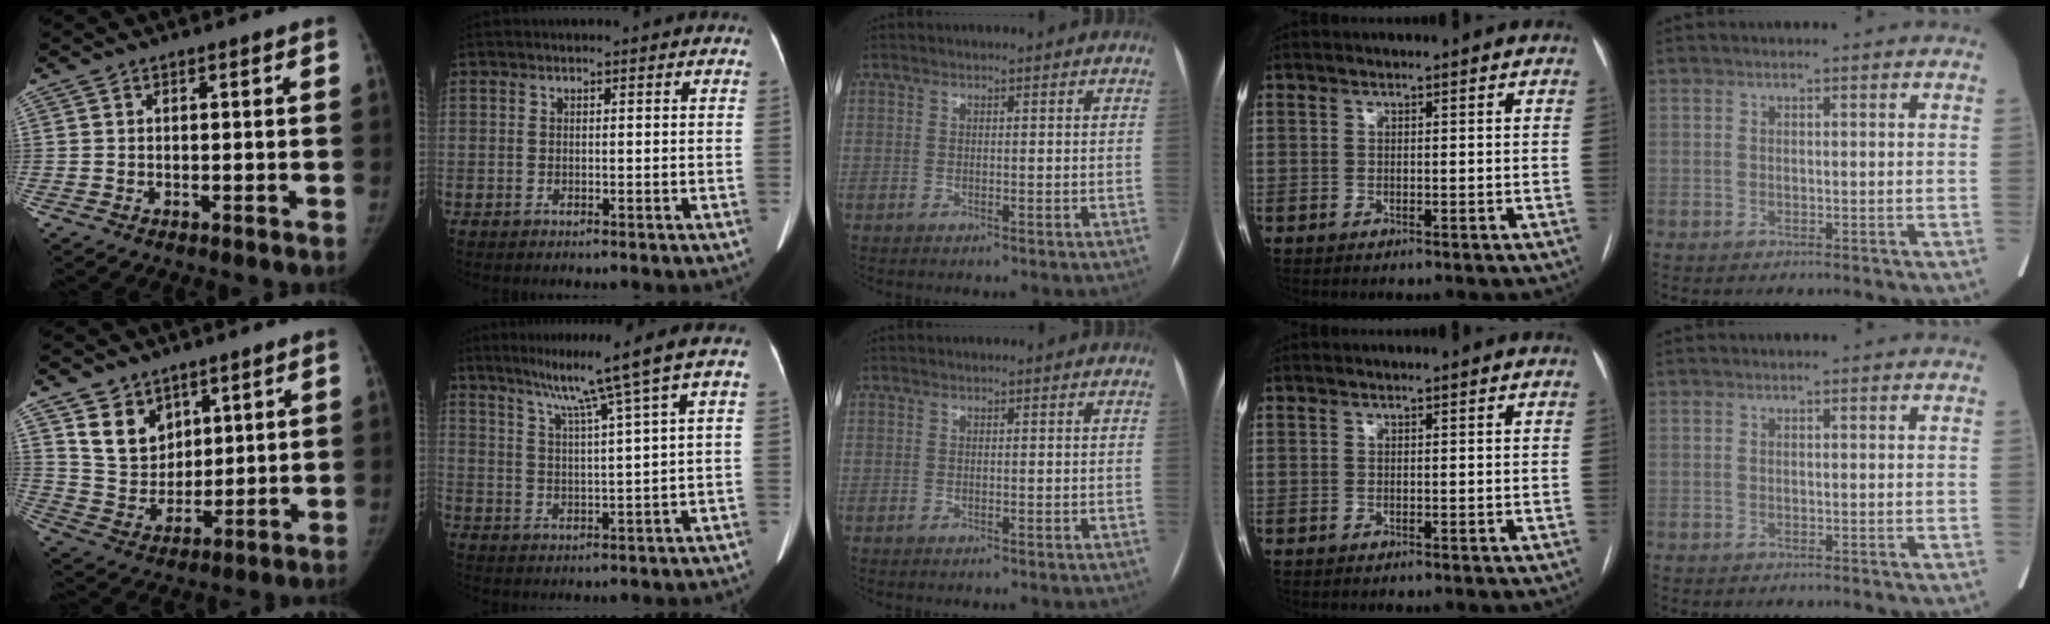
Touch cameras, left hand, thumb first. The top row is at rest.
{"thumb": {"total": 10.2, "force": [5.8, 7.5, 3.8], "torque": [-0.036, -0.044, 0.120]}, "index": {"total": 9.1, "force": [5.9, -2.9, 6.3], "torque": [-0.098, -0.001, 0.097]}}